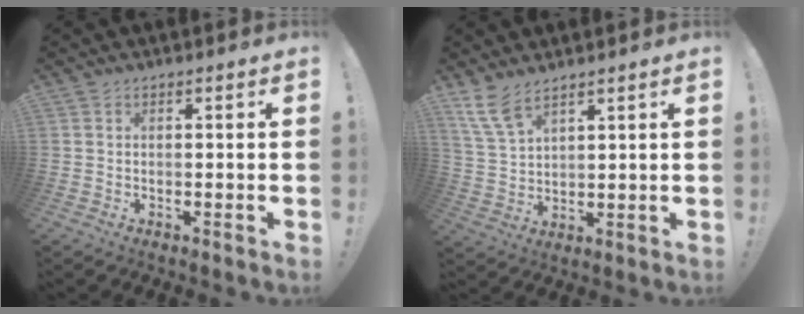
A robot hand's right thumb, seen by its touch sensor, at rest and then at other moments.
{"total": 8.6, "force": [6.6, 3.6, 4.0], "torque": [-0.079, -0.035, 0.130]}